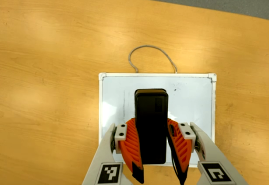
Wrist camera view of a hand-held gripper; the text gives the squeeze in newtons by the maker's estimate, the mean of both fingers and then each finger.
{"total": 7.4, "left": 6.6, "right": 8.2}